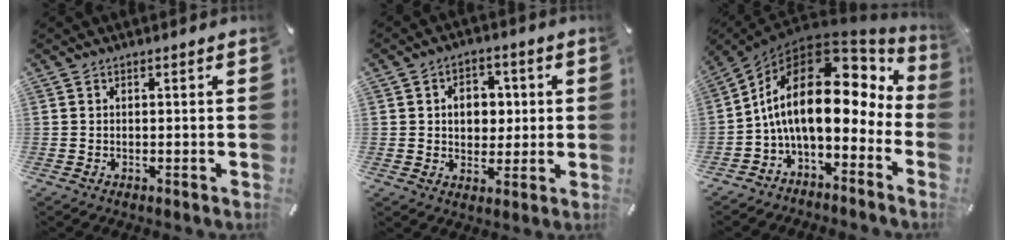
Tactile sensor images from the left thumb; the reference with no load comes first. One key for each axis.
{"total": 7.7, "fx": 0.7, "fy": 6.2, "fz": 4.4, "tx": -0.057, "ty": 0.002, "tz": 0.006}
{"total": 18.6, "fx": 2.1, "fy": 9.5, "fz": 15.8, "tx": -0.304, "ty": -0.024, "tz": 0.032}